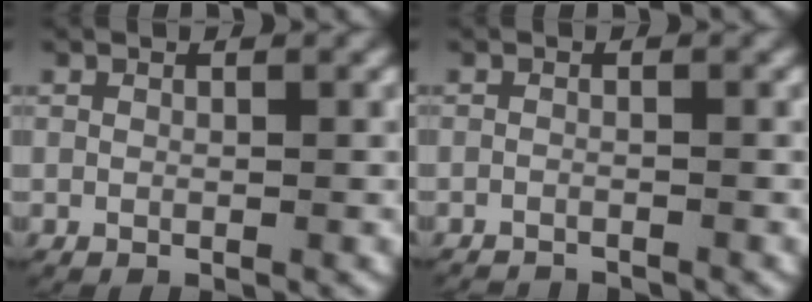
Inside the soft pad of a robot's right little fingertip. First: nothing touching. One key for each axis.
{"total": 1.9, "fx": -1.9, "fy": 0.2, "fz": 0.0, "tx": -0.005, "ty": -0.011, "tz": -0.029}